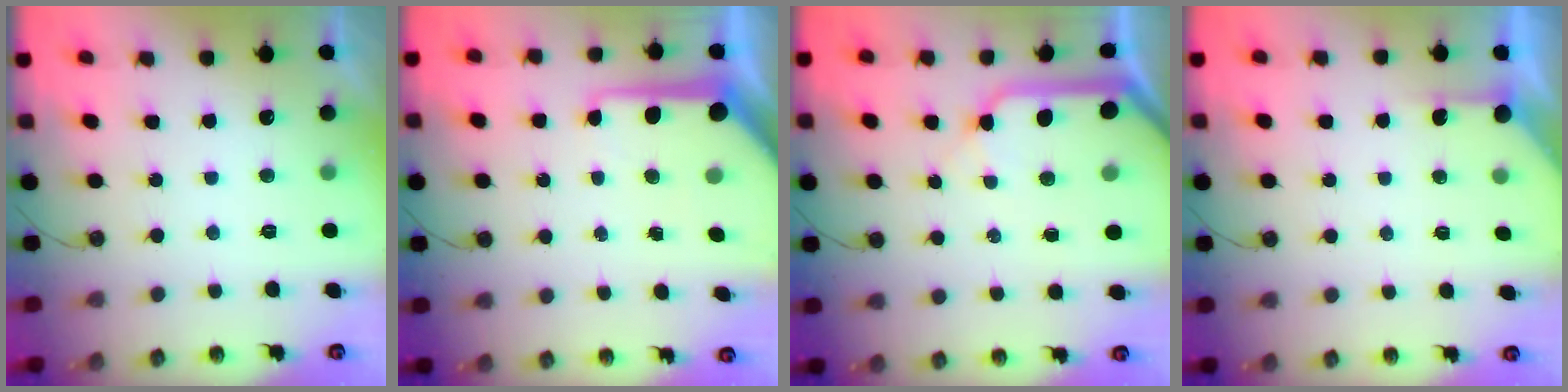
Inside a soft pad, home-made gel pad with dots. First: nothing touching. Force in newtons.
{"total": 10.5, "press": 10.4, "slide": 1.1}
{"total": 13.6, "press": 13.5, "slide": 1.7}
{"total": 1.9, "press": 1.9, "slide": 0.3}